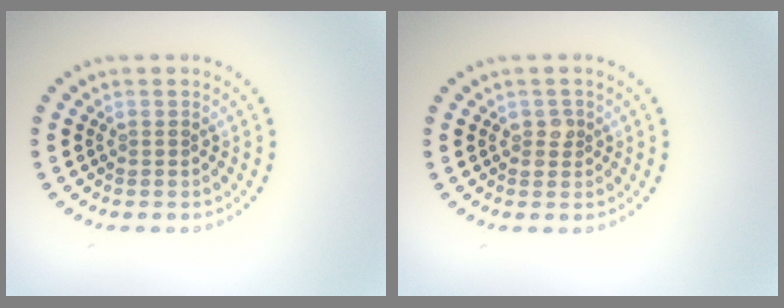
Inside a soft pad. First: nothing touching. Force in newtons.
{"total": 1.1, "press": 1.1, "slide": 0.3}